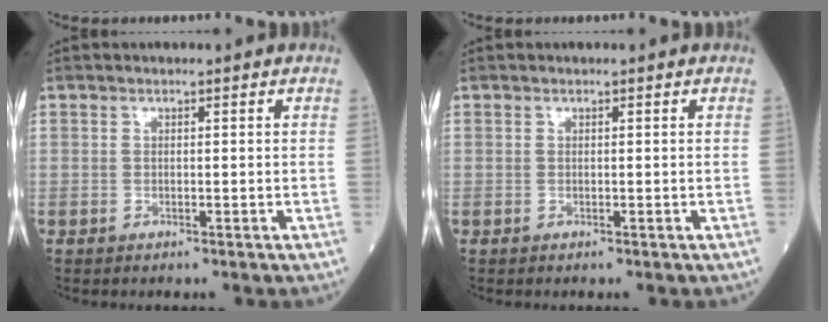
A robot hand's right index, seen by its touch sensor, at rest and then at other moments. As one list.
[{"total": 0.0}]